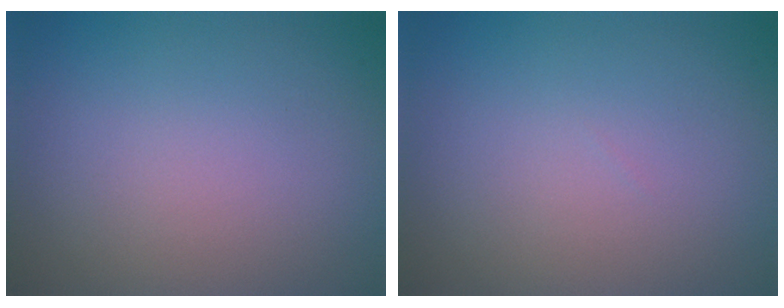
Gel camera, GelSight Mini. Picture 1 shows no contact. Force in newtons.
{"total": 0.0}